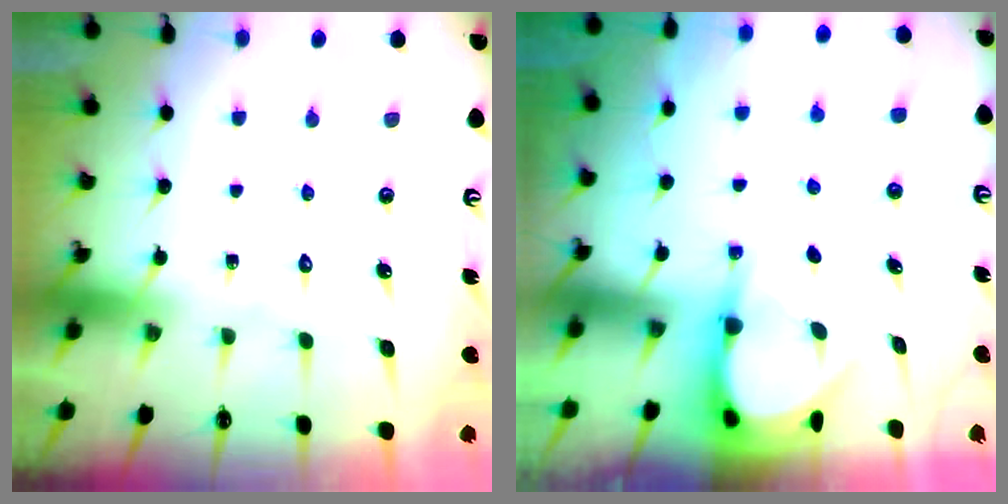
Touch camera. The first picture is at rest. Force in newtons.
{"total": 3.9, "press": 3.9, "slide": 0.3}